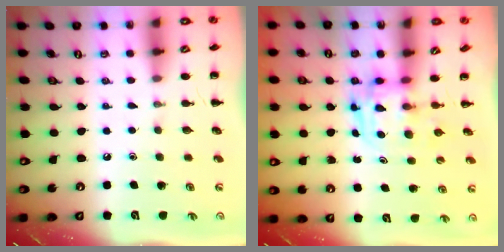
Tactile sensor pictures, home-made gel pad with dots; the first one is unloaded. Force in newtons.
{"total": 3.2, "press": 3.1, "slide": 0.5}